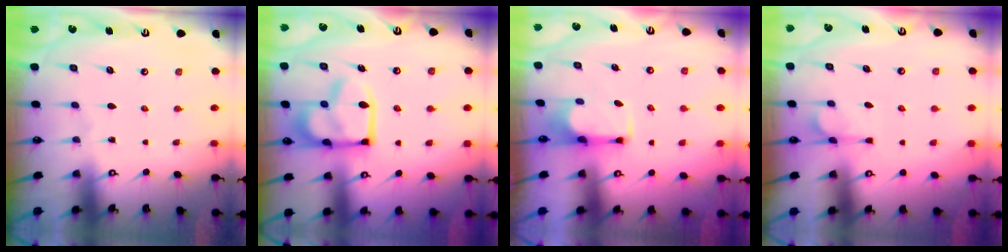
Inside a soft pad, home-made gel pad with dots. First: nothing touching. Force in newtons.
{"total": 14.6, "press": 14.5, "slide": 1.8}
{"total": 2.6, "press": 2.5, "slide": 0.9}
{"total": 1.7, "press": 1.1, "slide": 1.2}